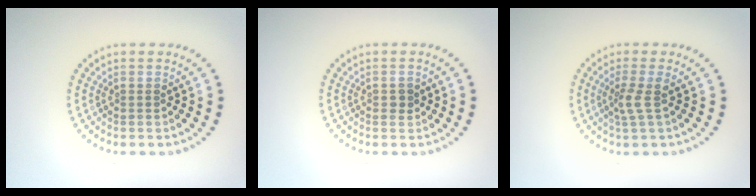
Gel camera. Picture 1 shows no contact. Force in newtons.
{"total": 1.0, "press": 1.0, "slide": 0.1}
{"total": 1.9, "press": 1.4, "slide": 1.2}